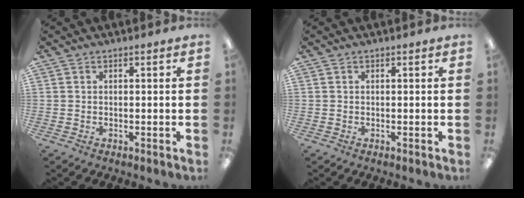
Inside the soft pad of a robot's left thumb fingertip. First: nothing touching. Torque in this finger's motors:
{"motor_torque": [0.00, 0.00, -0.02, -0.02, 0.00]}